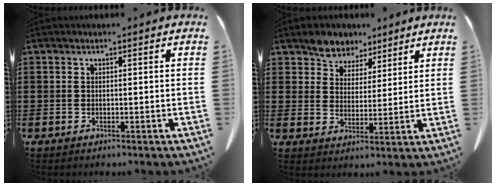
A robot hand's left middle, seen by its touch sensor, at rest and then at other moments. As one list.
[{"total": 5.2, "force": [4.5, 2.7, -0.1], "torque": [-0.025, -0.012, 0.085]}]